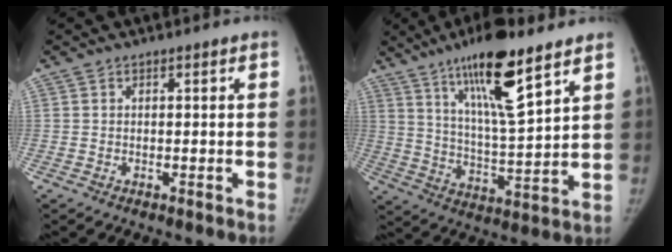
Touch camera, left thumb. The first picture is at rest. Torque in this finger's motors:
{"motor_torque": [0.88, -0.40, 1.81, -0.96, 0.45]}